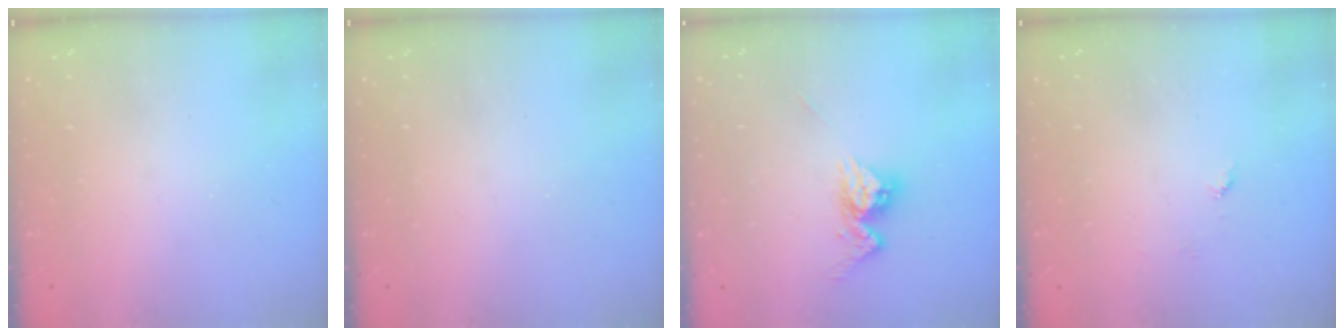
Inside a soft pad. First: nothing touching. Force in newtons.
{"total": 0.0}
{"total": 9.4, "press": 9.4, "slide": 0.8}
{"total": 4.3, "press": 4.3, "slide": 0.5}